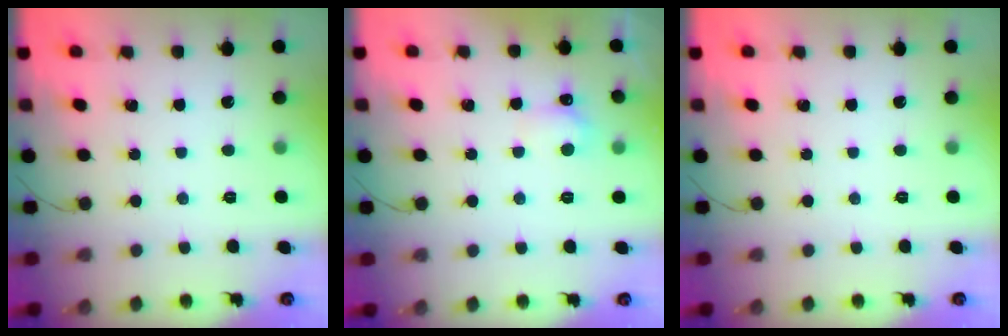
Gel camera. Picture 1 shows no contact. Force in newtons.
{"total": 5.1, "press": 4.9, "slide": 1.3}
{"total": 0.0}